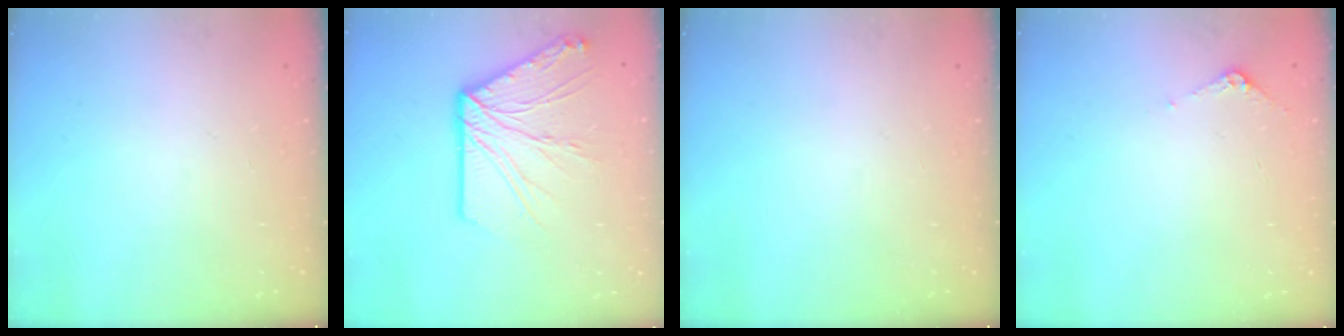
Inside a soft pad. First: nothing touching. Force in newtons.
{"total": 16.4, "press": 16.4, "slide": 1.2}
{"total": 0.0}
{"total": 4.2, "press": 4.2, "slide": 0.4}